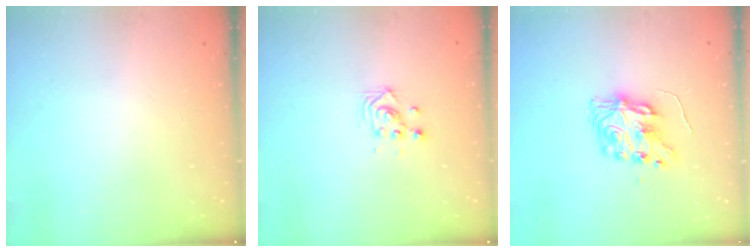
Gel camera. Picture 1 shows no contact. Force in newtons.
{"total": 3.2, "press": 3.2, "slide": 0.2}
{"total": 8.1, "press": 8.1, "slide": 0.2}